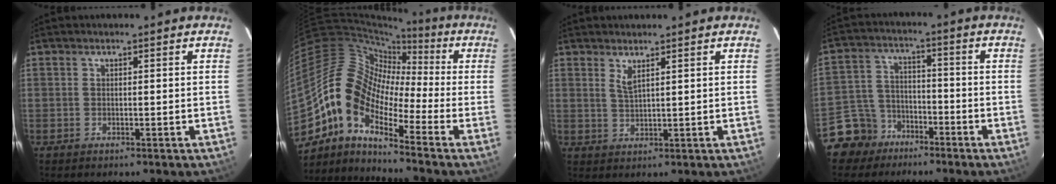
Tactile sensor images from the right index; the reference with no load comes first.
{"total": 12.3, "force": [-6.3, 5.8, 8.8], "torque": [-0.146, 0.017, -0.145]}
{"total": 2.1, "force": [1.6, 0.2, 1.4], "torque": [-0.027, -0.005, 0.027]}
{"total": 8.5, "force": [-5.8, 6.2, 0.6], "torque": [-0.033, 0.032, -0.104]}